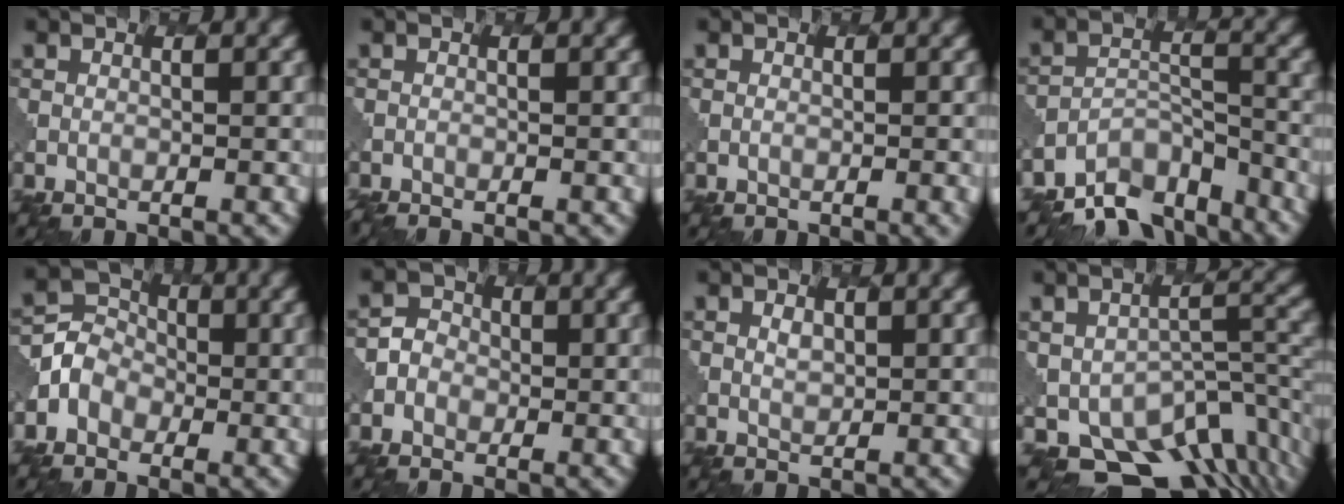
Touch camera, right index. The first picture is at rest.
{"total": 1.7, "force": [-1.6, 0.3, 0.7], "torque": [-0.010, 0.000, -0.021]}
{"total": 1.6, "force": [-0.3, 0.7, 1.4], "torque": [-0.006, 0.003, -0.007]}
{"total": 7.6, "force": [-6.7, 2.7, 2.3], "torque": [-0.037, -0.009, -0.106]}
{"total": 2.7, "force": [-0.9, 2.5, 0.5], "torque": [-0.012, 0.007, -0.025]}
{"total": 2.4, "force": [-0.6, 2.3, 0.2], "torque": [0.011, 0.009, -0.019]}
{"total": 0.9, "force": [0.8, 0.4, 0.1], "torque": [-0.006, -0.003, 0.020]}
{"total": 8.8, "force": [-5.3, 5.0, 4.9], "torque": [-0.064, -0.022, -0.079]}